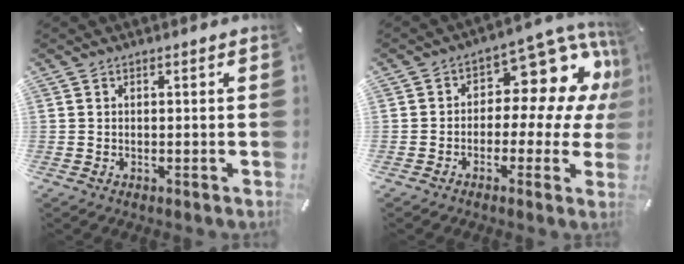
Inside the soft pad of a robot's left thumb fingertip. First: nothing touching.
{"total": 11.8, "force": [4.7, 6.7, 8.6], "torque": [-0.109, -0.048, 0.075]}